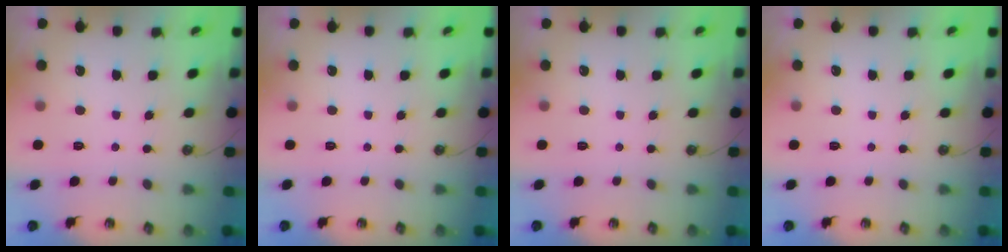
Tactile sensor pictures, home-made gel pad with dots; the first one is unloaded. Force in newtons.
{"total": 0.0}
{"total": 0.0}
{"total": 0.0}